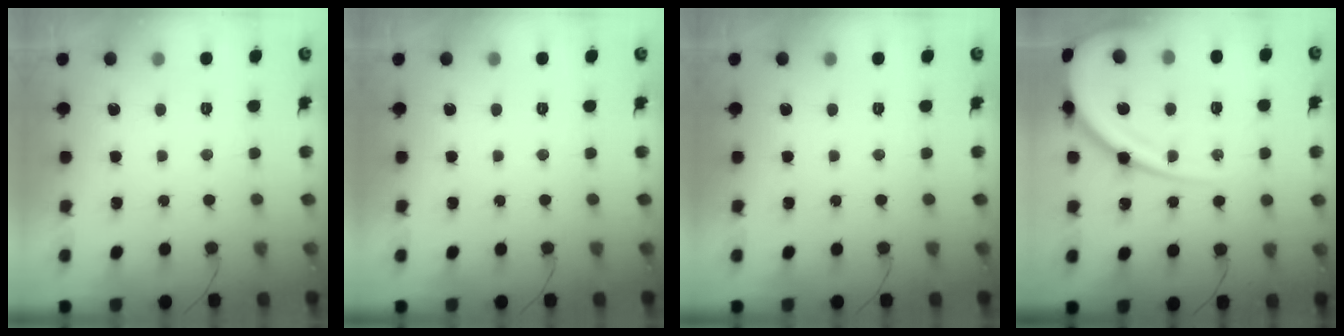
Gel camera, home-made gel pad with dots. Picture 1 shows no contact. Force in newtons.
{"total": 0.0}
{"total": 0.0}
{"total": 19.7, "press": 19.6, "slide": 2.0}